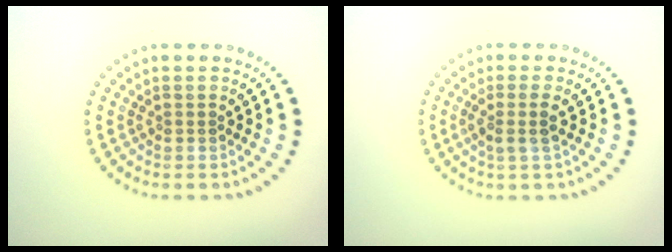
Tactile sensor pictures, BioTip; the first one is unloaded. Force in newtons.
{"total": 1.8, "press": 1.5, "slide": 1.1}